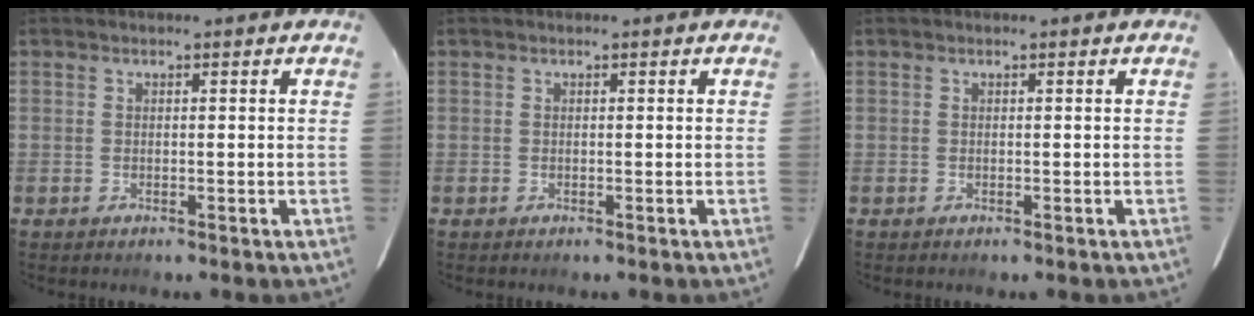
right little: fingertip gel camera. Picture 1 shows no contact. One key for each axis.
{"total": 0.0}
{"total": 0.0}